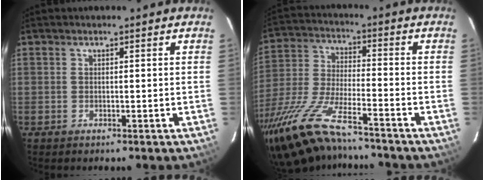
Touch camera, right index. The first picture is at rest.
{"total": 20.0, "force": [-16.1, 4.5, 11.1], "torque": [-0.241, -0.042, -0.295]}